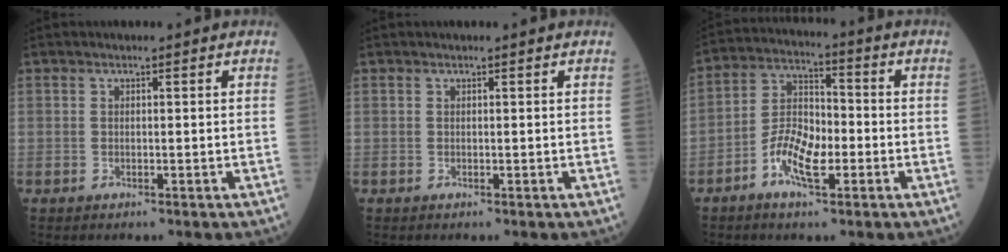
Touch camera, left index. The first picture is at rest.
{"total": 0.0}
{"total": 8.5, "force": [-3.5, 3.3, 7.0], "torque": [-0.145, 0.008, -0.069]}